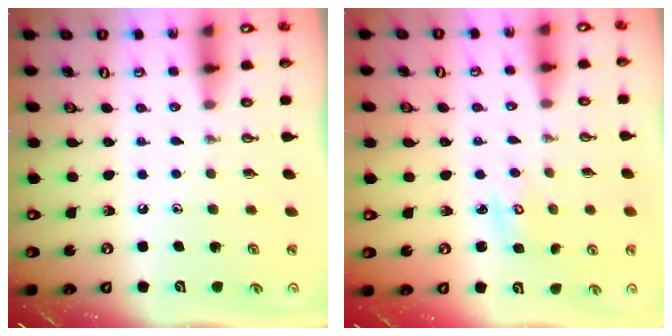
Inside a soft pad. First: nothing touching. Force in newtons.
{"total": 3.2, "press": 3.2, "slide": 0.3}